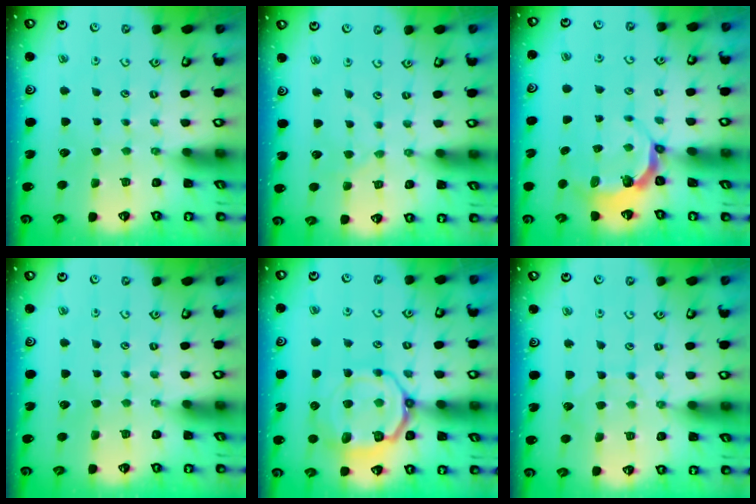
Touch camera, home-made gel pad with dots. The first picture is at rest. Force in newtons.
{"total": 0.0}
{"total": 4.4, "press": 3.3, "slide": 2.9}
{"total": 0.0}
{"total": 12.0, "press": 11.8, "slide": 2.3}
{"total": 5.1, "press": 5.1, "slide": 0.5}